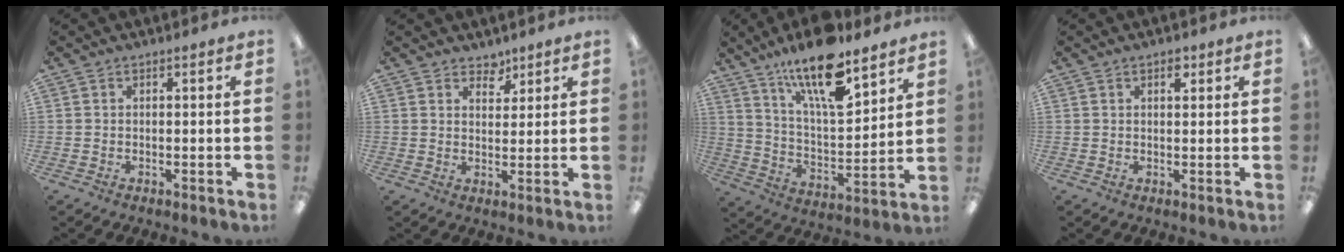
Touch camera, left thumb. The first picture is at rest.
{"total": 3.9, "force": [3.2, 2.2, 0.5], "torque": [0.006, -0.021, 0.057]}
{"total": 18.6, "force": [13.2, 5.8, 11.9], "torque": [-0.200, -0.075, 0.219]}
{"total": 2.3, "force": [1.4, 1.2, 1.4], "torque": [-0.005, -0.007, 0.020]}